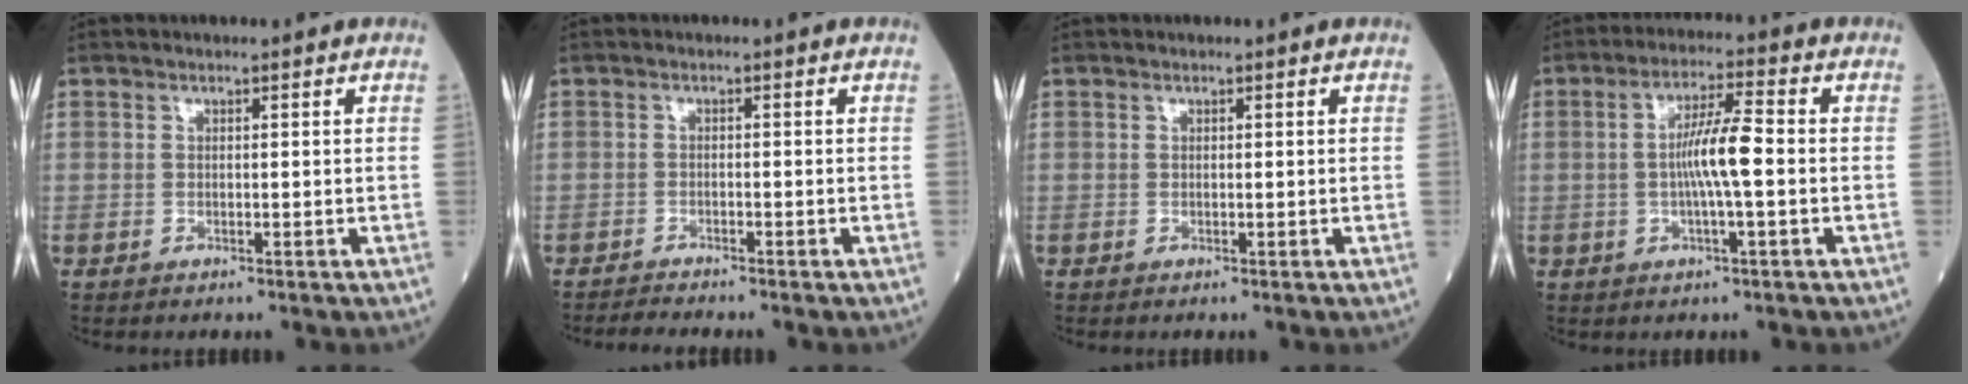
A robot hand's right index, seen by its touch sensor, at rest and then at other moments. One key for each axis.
{"total": 1.9, "fx": -1.9, "fy": -0.6, "fz": 0.1, "tx": -0.009, "ty": -0.010, "tz": -0.037}
{"total": 0.0}
{"total": 6.9, "fx": -0.5, "fy": 0.2, "fz": 6.9, "tx": -0.128, "ty": 0.005, "tz": -0.013}